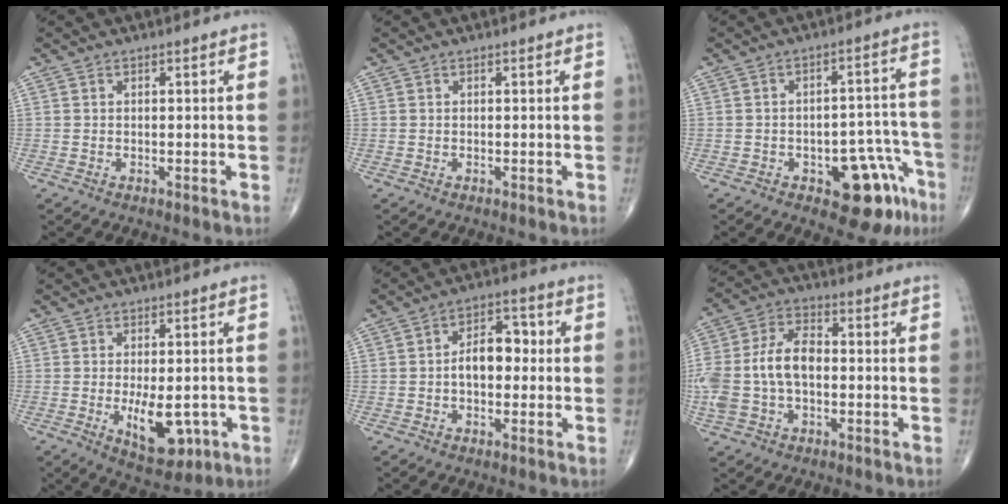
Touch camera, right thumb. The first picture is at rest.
{"total": 0.0}
{"total": 11.8, "force": [-6.0, 5.8, 8.4], "torque": [-0.059, 0.049, -0.069]}
{"total": 9.4, "force": [-2.3, 4.6, 7.9], "torque": [-0.101, -0.009, -0.021]}
{"total": 7.6, "force": [-0.2, 4.8, 5.9], "torque": [-0.073, 0.024, -0.012]}
{"total": 14.0, "force": [-1.2, 8.7, 10.9], "torque": [-0.241, 0.034, -0.024]}